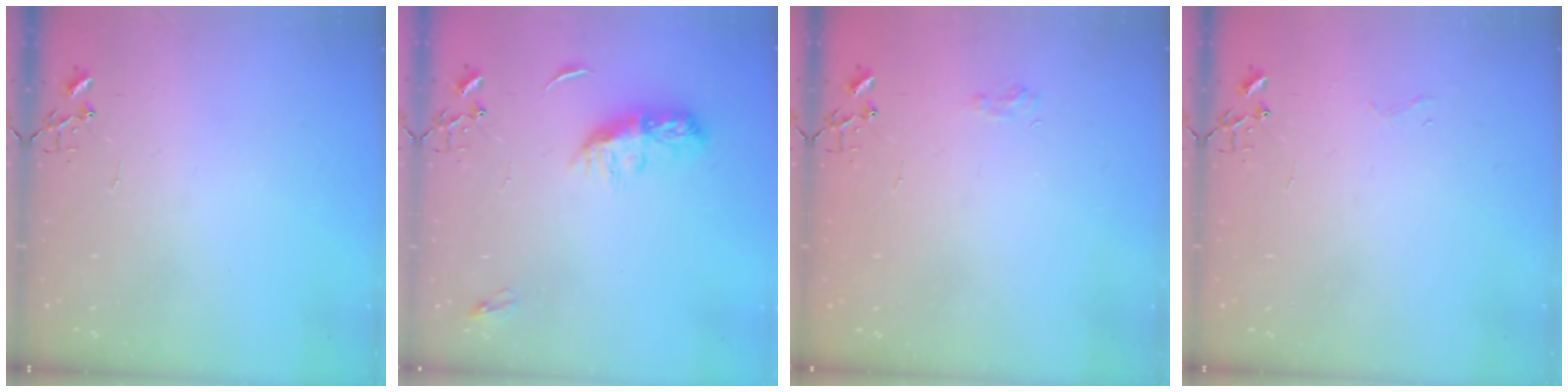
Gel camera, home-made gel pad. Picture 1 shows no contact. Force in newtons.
{"total": 8.3, "press": 8.3, "slide": 0.4}
{"total": 6.1, "press": 6.1, "slide": 0.8}
{"total": 3.3, "press": 3.3, "slide": 0.3}